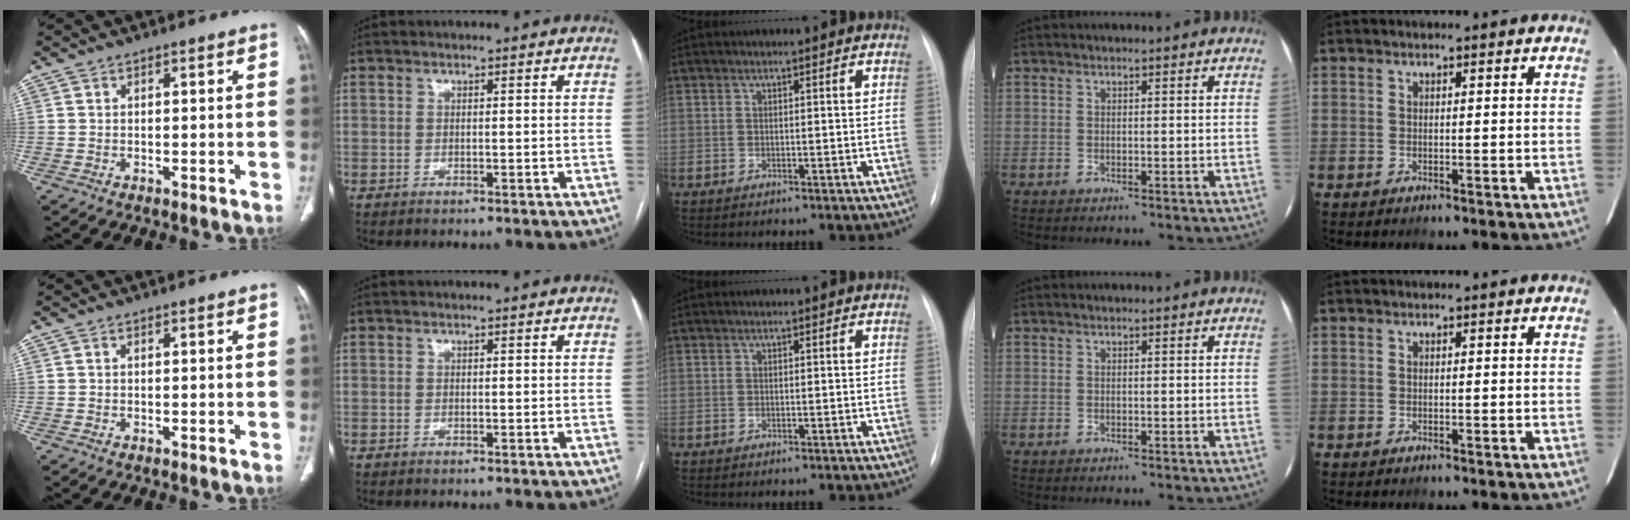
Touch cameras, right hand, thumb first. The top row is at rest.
{}